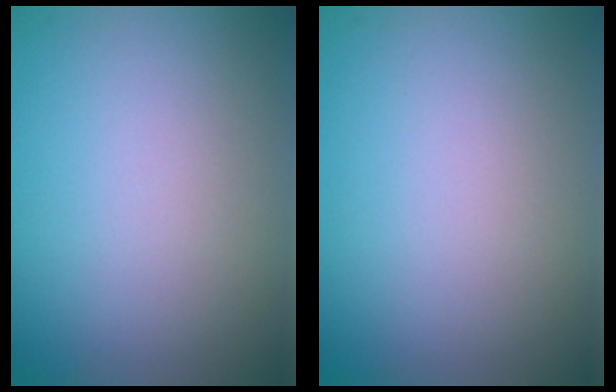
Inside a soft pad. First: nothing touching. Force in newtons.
{"total": 0.0}